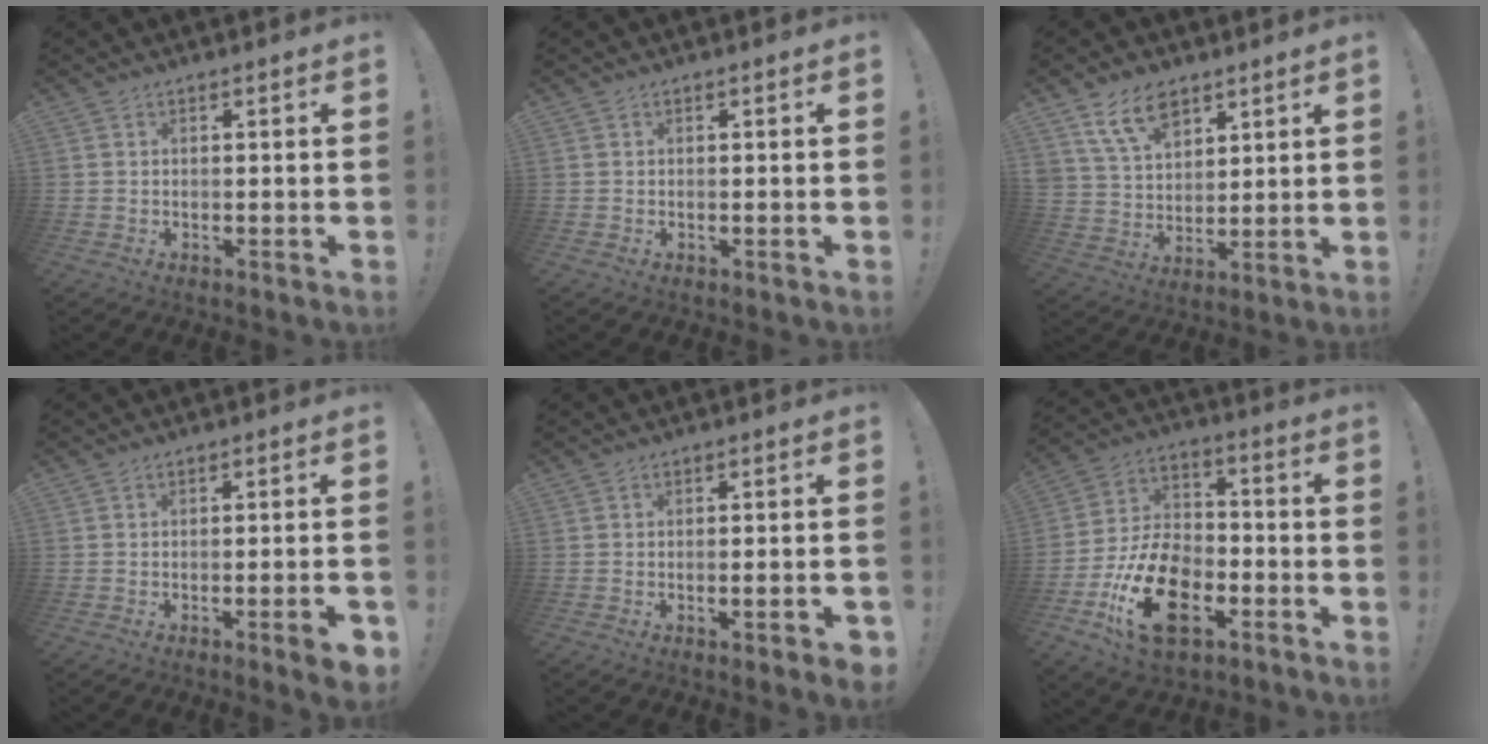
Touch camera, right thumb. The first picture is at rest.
{"total": 0.0}
{"total": 11.3, "force": [7.4, 6.8, 5.2], "torque": [-0.102, -0.028, 0.144]}
{"total": 5.1, "force": [-2.0, 0.2, 4.6], "torque": [-0.066, 0.003, -0.029]}
{"total": 3.4, "force": [-1.2, 0.1, 3.1], "torque": [-0.044, 0.000, -0.017]}
{"total": 20.7, "force": [-8.6, 12.5, 14.0], "torque": [-0.258, 0.057, -0.140]}